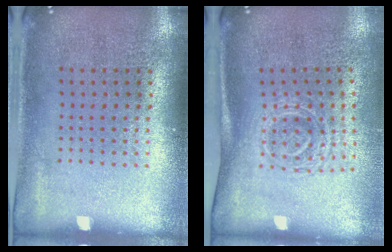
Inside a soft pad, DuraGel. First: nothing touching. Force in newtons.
{"total": 1.6, "press": 1.2, "slide": 1.1}